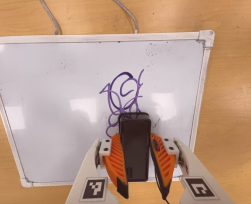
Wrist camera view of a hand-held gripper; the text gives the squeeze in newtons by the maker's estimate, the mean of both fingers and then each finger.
{"total": 8.4, "left": 6.4, "right": 10.4}